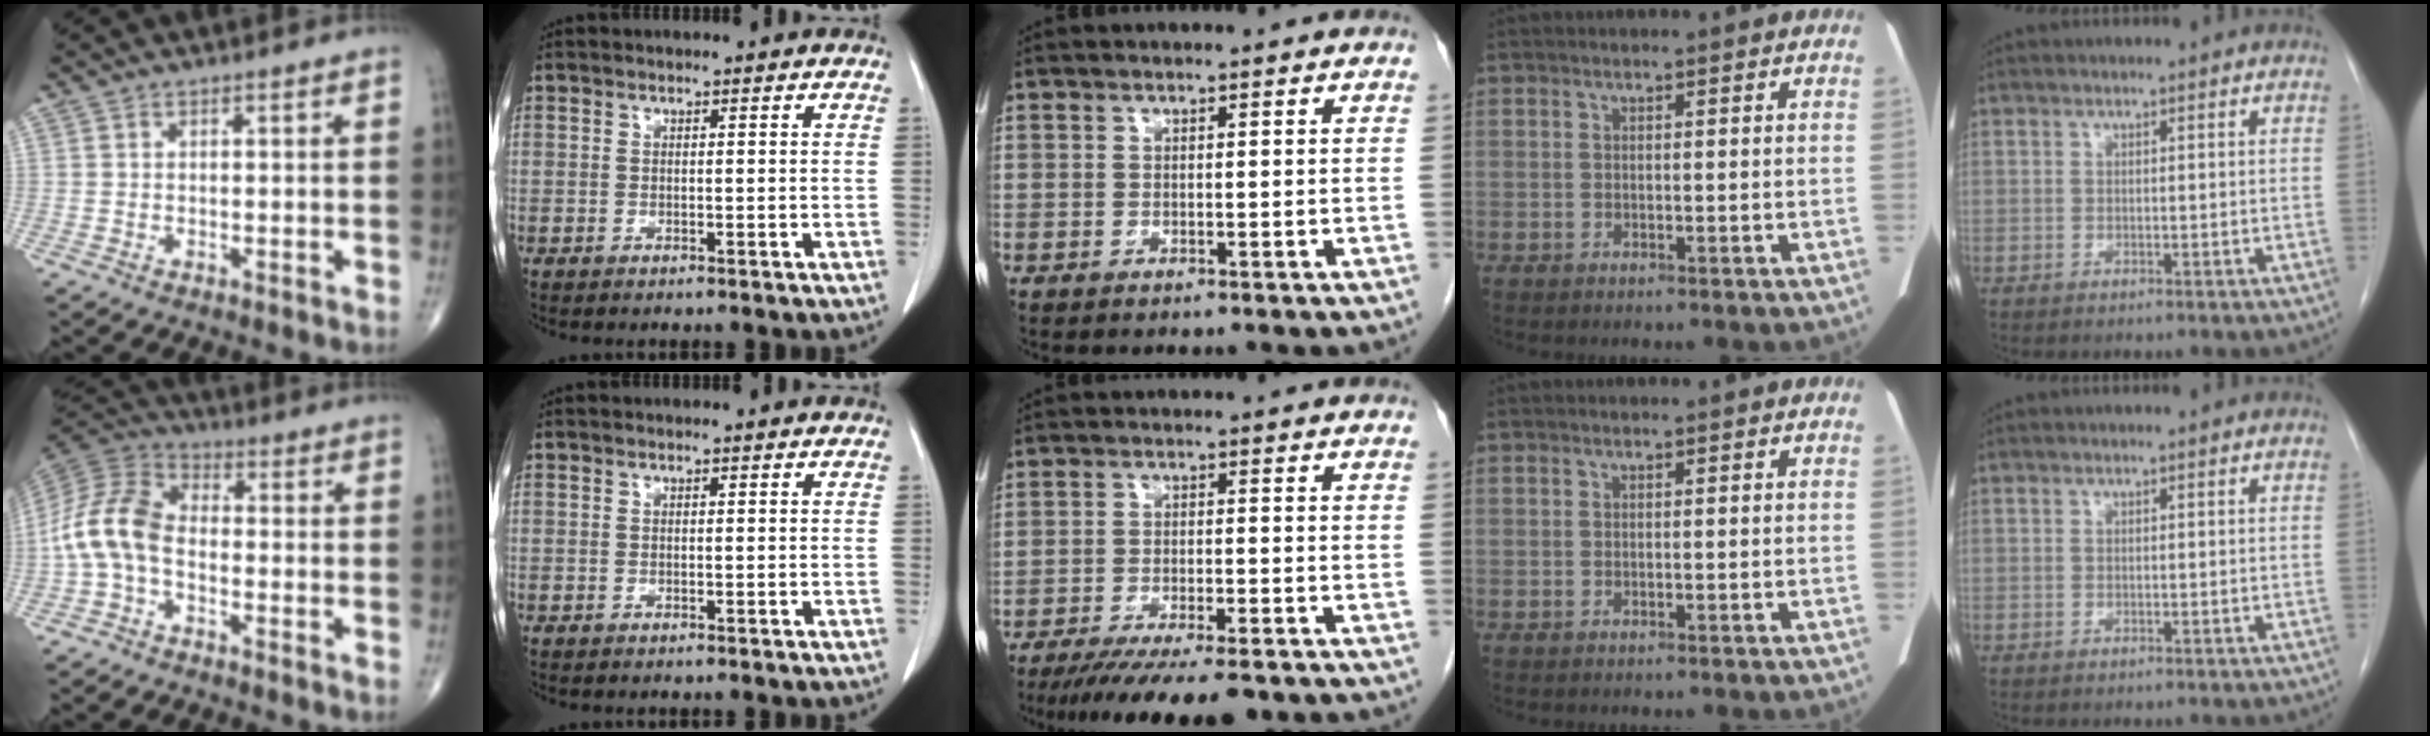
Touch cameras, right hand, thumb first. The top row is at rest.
{"thumb": {"total": 10.7, "force": [-2.3, 6.6, 8.2], "torque": [-0.165, 0.035, -0.060]}, "middle": {"total": 12.4, "force": [-10.0, 1.8, 7.1], "torque": [-0.104, -0.022, -0.152]}}